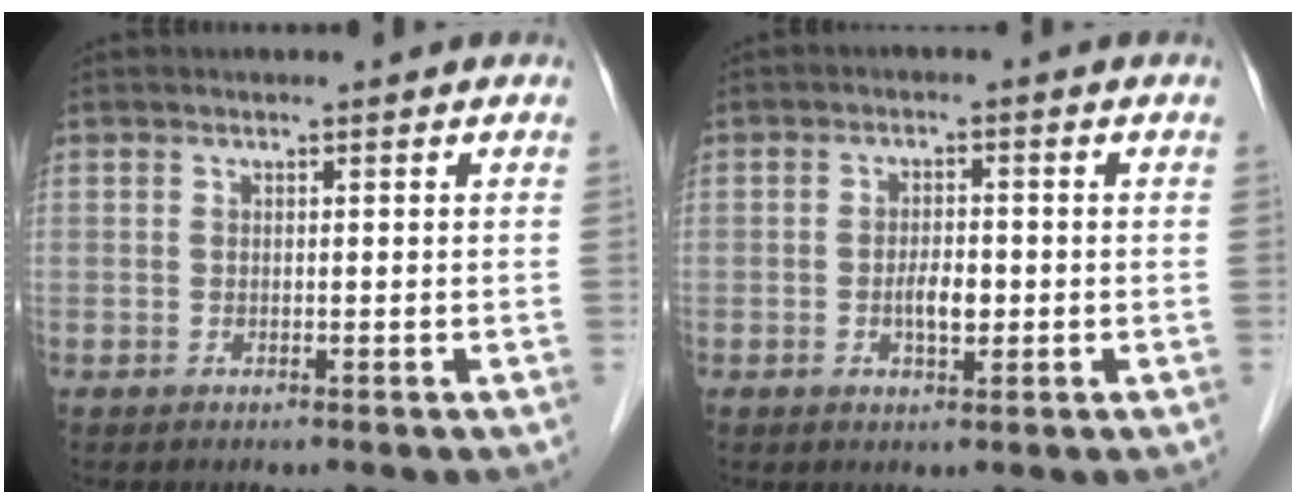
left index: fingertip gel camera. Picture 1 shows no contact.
{"total": 3.4, "force": [-0.7, 1.4, 3.0], "torque": [-0.056, 0.002, -0.010]}